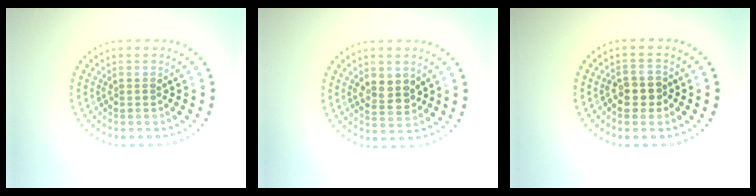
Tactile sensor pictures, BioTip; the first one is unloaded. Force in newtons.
{"total": 2.6, "press": 2.5, "slide": 0.4}
{"total": 2.4, "press": 2.4, "slide": 0.5}